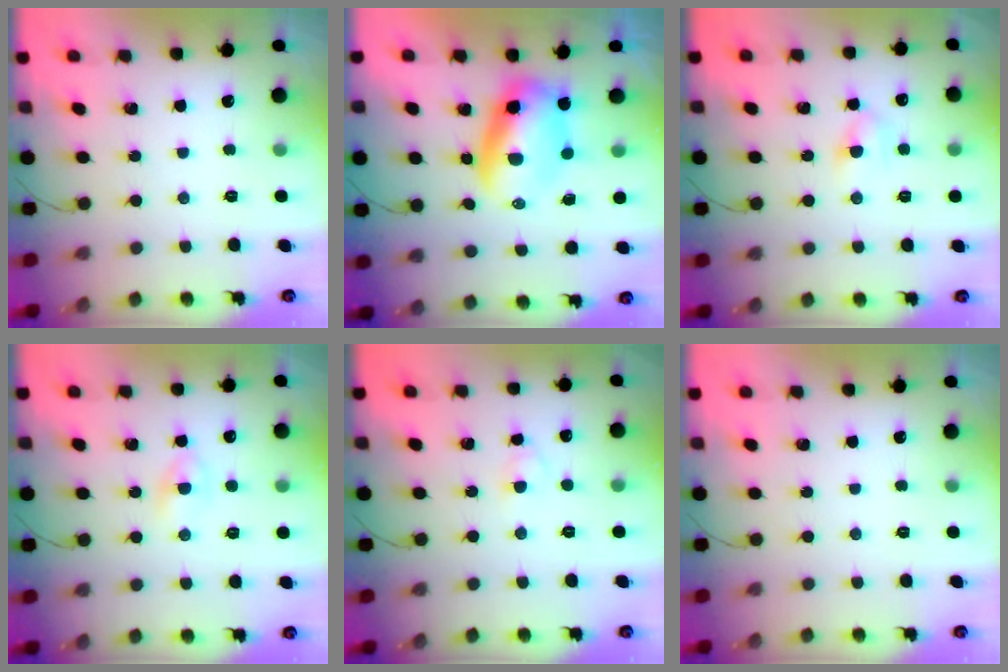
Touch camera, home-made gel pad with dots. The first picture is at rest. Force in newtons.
{"total": 7.9, "press": 7.6, "slide": 2.4}
{"total": 5.2, "press": 5.0, "slide": 1.6}
{"total": 2.1, "press": 2.0, "slide": 0.7}
{"total": 2.6, "press": 2.4, "slide": 1.1}
{"total": 0.0}